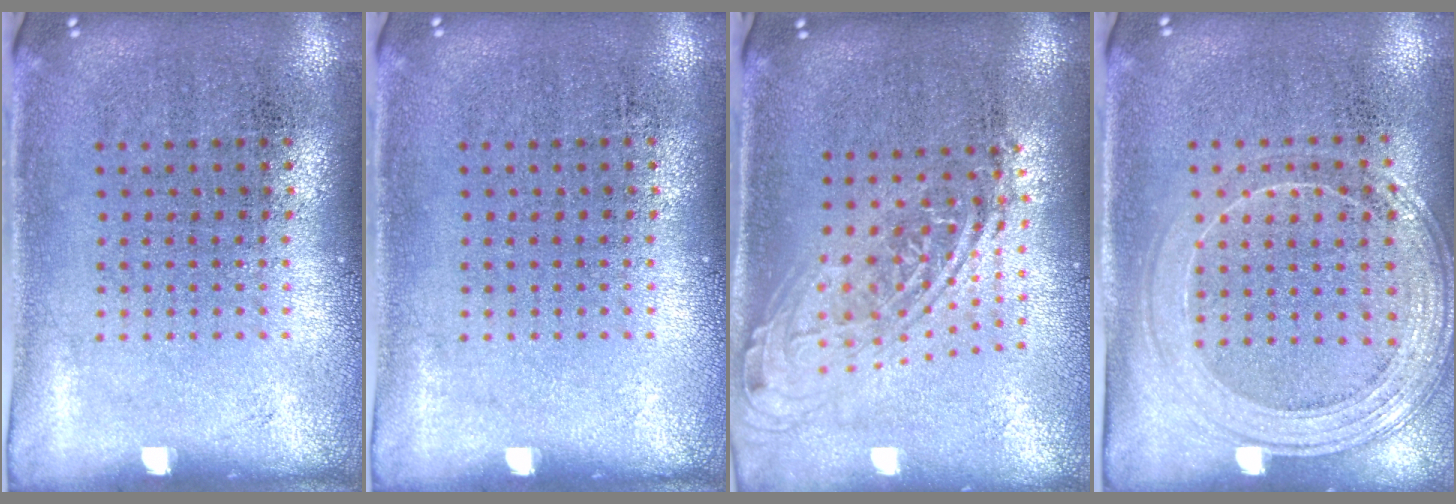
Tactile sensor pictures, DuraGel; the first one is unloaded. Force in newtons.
{"total": 0.0}
{"total": 1.9, "press": 1.4, "slide": 1.2}
{"total": 1.5, "press": 1.4, "slide": 0.3}